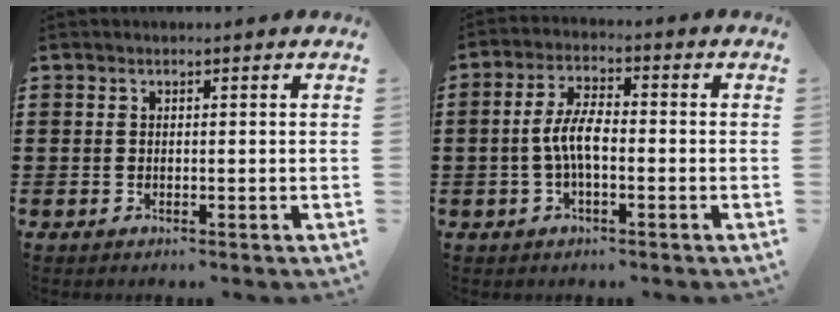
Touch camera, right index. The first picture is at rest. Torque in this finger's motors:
{"motor_torque": [1.18, -0.03, 0.72, 0.17]}